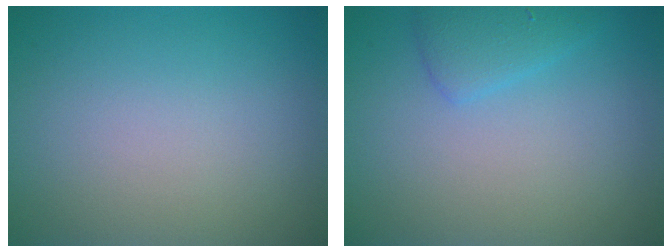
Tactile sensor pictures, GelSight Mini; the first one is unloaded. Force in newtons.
{"total": 2.0, "press": 2.0, "slide": 0.2}